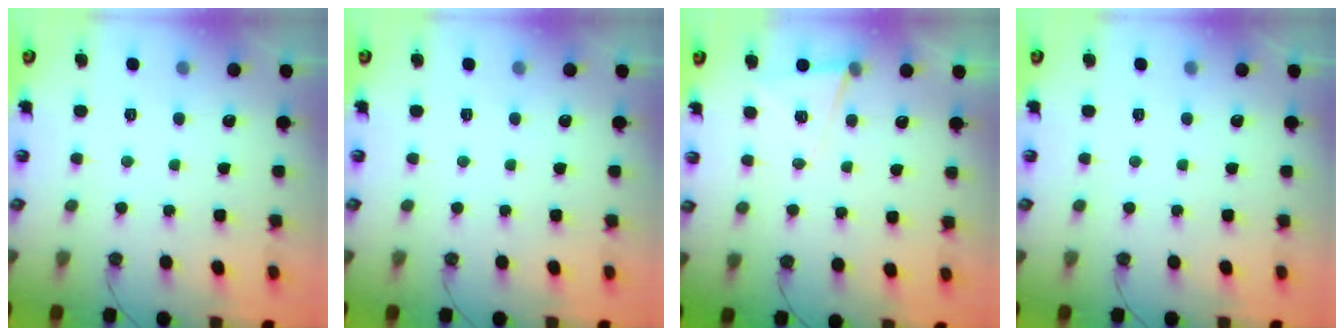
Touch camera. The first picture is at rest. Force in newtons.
{"total": 0.0}
{"total": 7.7, "press": 6.0, "slide": 4.8}
{"total": 0.0}